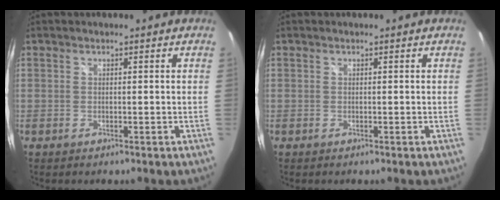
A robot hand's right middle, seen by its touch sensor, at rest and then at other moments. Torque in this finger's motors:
{"motor_torque": [0.00, -0.01, 0.00, 0.01]}